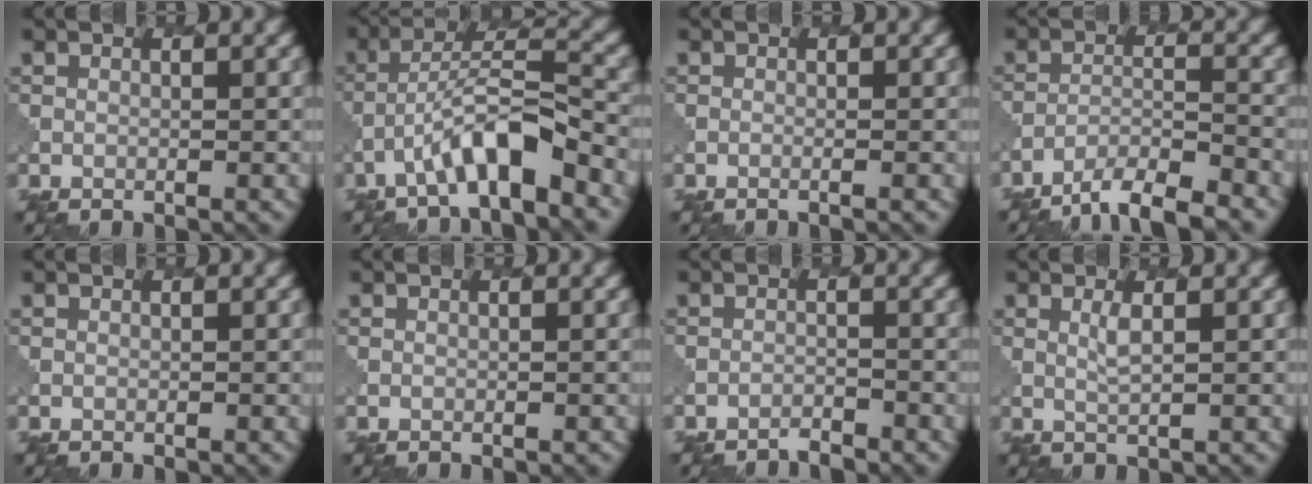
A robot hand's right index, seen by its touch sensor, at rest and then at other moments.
{"total": 5.9, "force": [-3.2, 1.3, 4.8], "torque": [-0.083, 0.015, -0.051]}
{"total": 0.7, "force": [-0.2, 0.1, 0.6], "torque": [-0.003, -0.003, -0.014]}
{"total": 6.1, "force": [-5.0, 1.3, 3.3], "torque": [-0.050, -0.004, -0.085]}
{"total": 0.0}
{"total": 0.0}
{"total": 1.3, "force": [-1.3, 0.1, 0.1], "torque": [0.007, 0.000, -0.025]}
{"total": 1.3, "force": [0.8, 0.2, 1.0], "torque": [-0.024, 0.000, 0.018]}